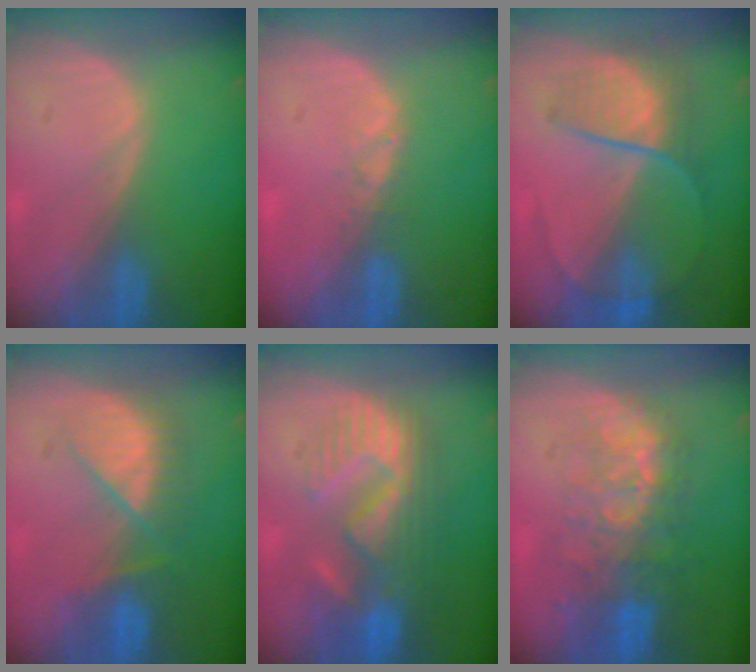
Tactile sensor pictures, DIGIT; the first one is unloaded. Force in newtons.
{"total": 1.3, "press": 1.0, "slide": 0.8}
{"total": 6.7, "press": 6.6, "slide": 1.5}
{"total": 7.2, "press": 7.0, "slide": 1.7}
{"total": 11.0, "press": 9.6, "slide": 5.2}
{"total": 10.1, "press": 8.6, "slide": 5.3}